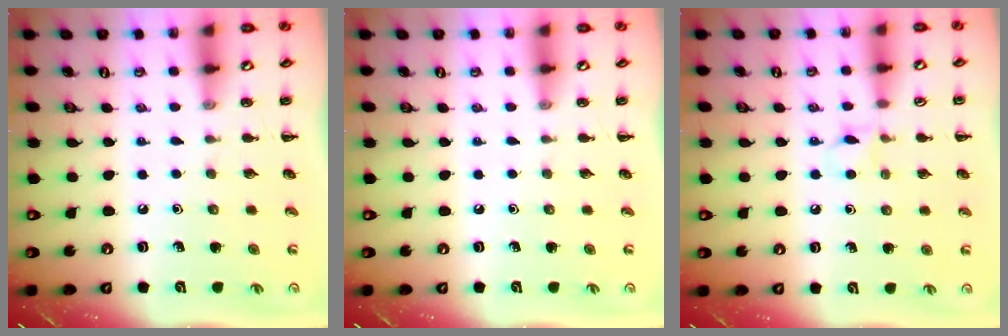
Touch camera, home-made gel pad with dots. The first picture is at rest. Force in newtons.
{"total": 0.0}
{"total": 4.5, "press": 4.3, "slide": 1.5}